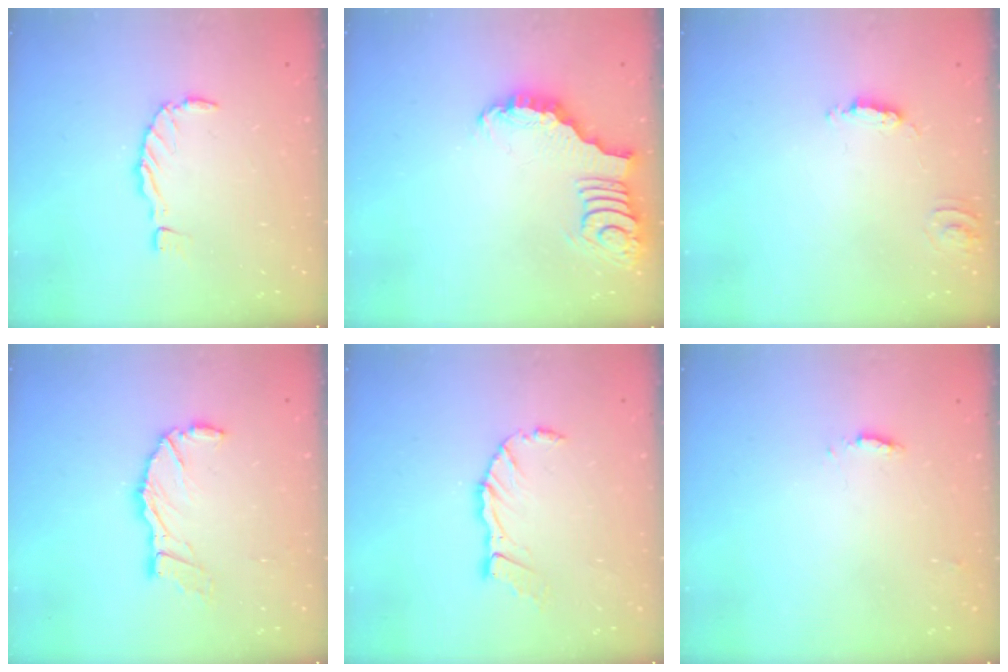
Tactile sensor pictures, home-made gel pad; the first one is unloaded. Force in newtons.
{"total": 3.4, "press": 3.4, "slide": 0.3}
{"total": 5.6, "press": 5.6, "slide": 0.4}
{"total": 11.3, "press": 11.2, "slide": 1.4}
{"total": 8.8, "press": 8.7, "slide": 1.3}
{"total": 4.4, "press": 4.4, "slide": 0.3}